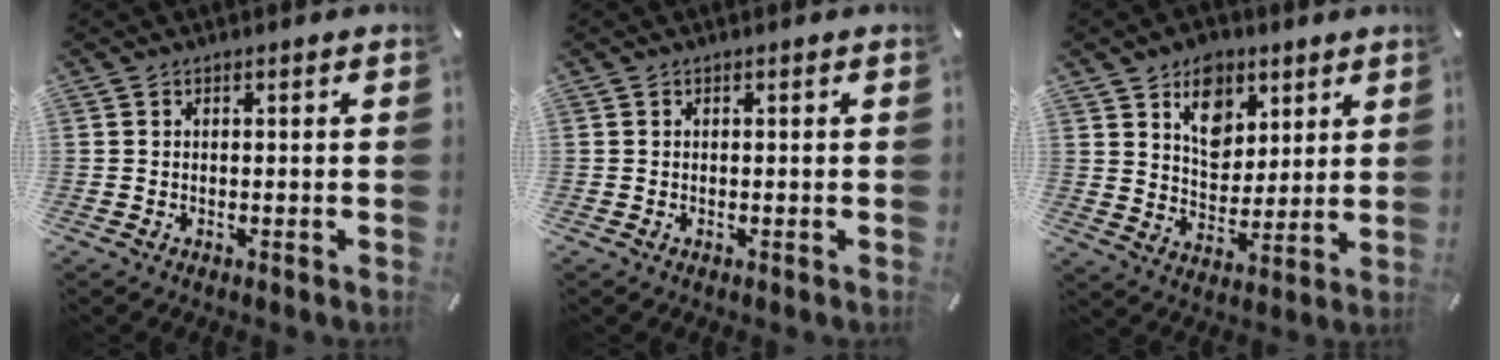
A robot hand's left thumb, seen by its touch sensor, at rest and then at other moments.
{"total": 0.0}
{"total": 10.1, "force": [5.4, 7.7, 3.8], "torque": [-0.041, -0.030, 0.094]}